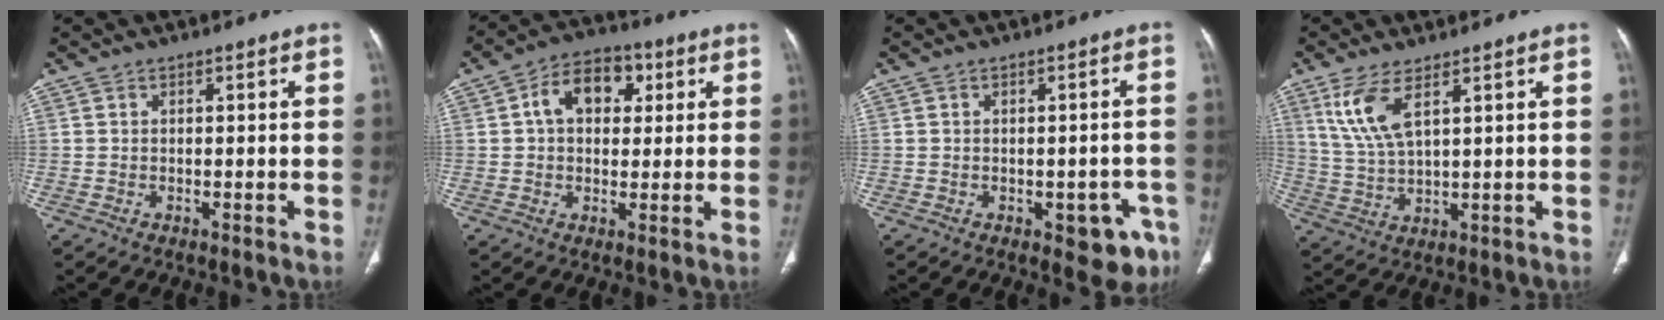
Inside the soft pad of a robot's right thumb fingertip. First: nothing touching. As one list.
[{"total": 10.0, "force": [2.6, 7.1, 6.6], "torque": [-0.078, 0.013, 0.035]}, {"total": 6.7, "force": [-3.1, 3.7, 4.7], "torque": [-0.025, 0.013, -0.031]}, {"total": 7.8, "force": [4.0, 2.4, 6.2], "torque": [-0.139, -0.016, 0.095]}]